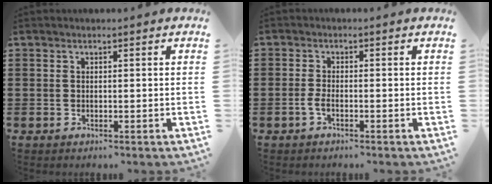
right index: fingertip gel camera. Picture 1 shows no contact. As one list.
[{"total": 1.9, "force": [-0.9, 0.5, 1.6], "torque": [-0.043, -0.005, -0.021]}]